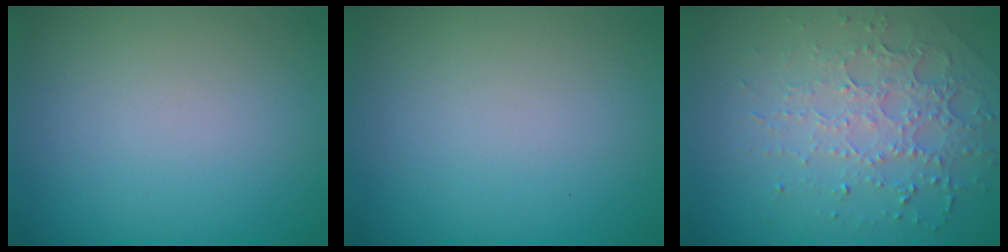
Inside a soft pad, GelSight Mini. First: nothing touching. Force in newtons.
{"total": 0.0}
{"total": 4.7, "press": 3.3, "slide": 3.3}